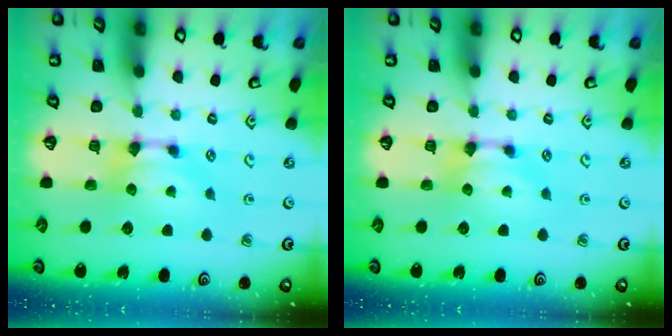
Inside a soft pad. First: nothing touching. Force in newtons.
{"total": 0.0}